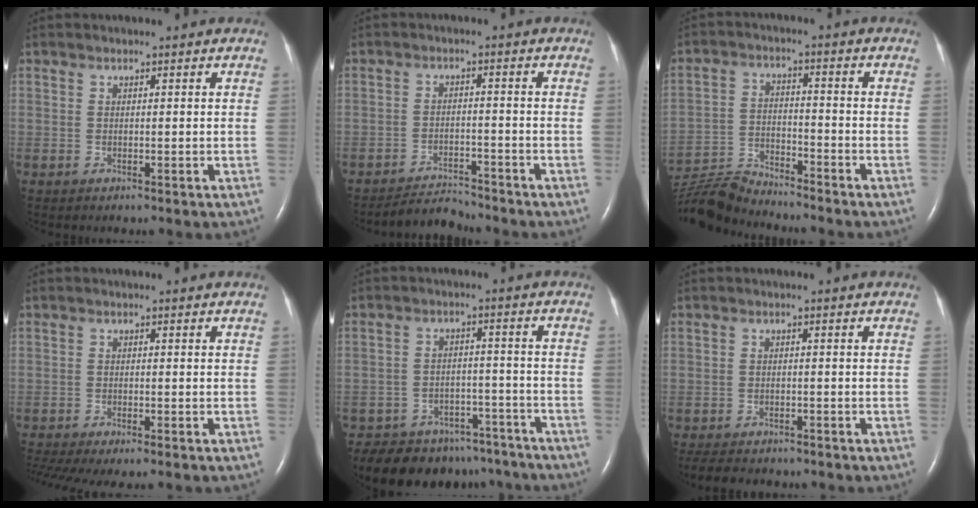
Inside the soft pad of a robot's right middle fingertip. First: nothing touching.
{"total": 4.1, "force": [-4.1, 0.0, -0.4], "torque": [0.001, -0.011, -0.068]}
{"total": 8.5, "force": [-8.5, -0.3, 0.5], "torque": [-0.019, -0.003, -0.161]}
{"total": 9.1, "force": [-7.5, 1.4, 5.1], "torque": [-0.088, -0.005, -0.116]}
{"total": 15.2, "force": [-13.1, 6.8, 3.7], "torque": [-0.060, 0.016, -0.168]}
{"total": 7.4, "force": [-6.4, 2.5, 2.8], "torque": [-0.046, -0.006, -0.089]}